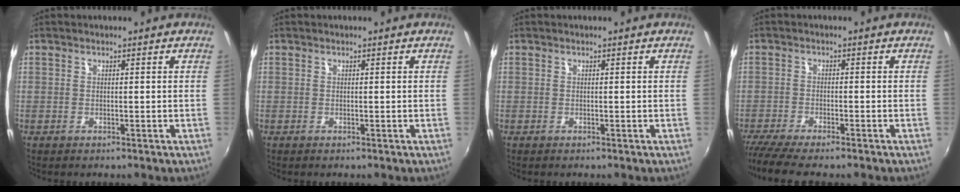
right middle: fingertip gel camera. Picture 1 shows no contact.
{"total": 0.0}
{"total": 0.0}
{"total": 7.5, "force": [-6.5, 0.5, 3.7], "torque": [-0.092, -0.033, -0.113]}